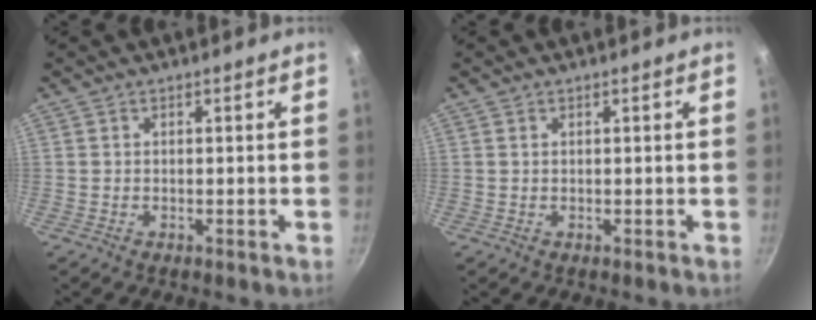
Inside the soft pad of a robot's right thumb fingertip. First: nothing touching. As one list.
[{"total": 0.0}]